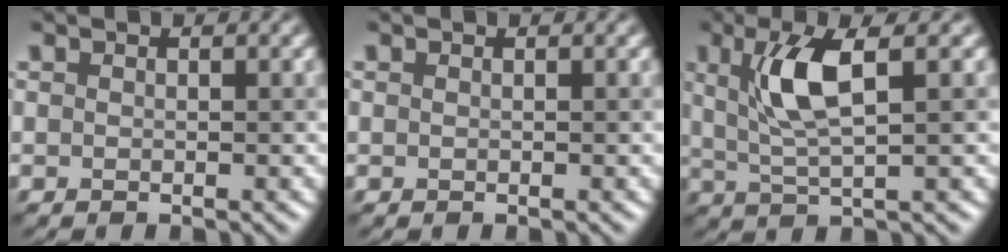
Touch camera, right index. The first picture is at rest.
{"total": 0.0}
{"total": 5.2, "force": [1.5, 1.2, 4.9], "torque": [-0.097, 0.005, 0.032]}